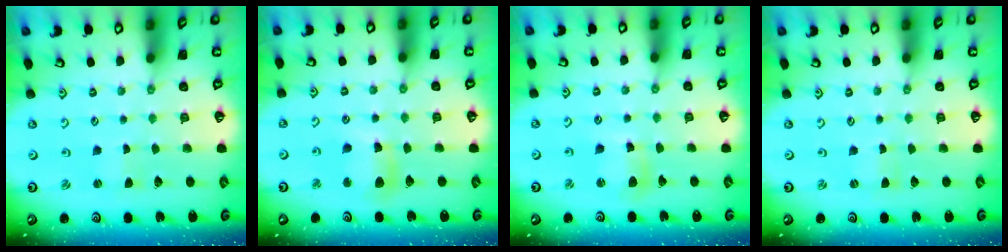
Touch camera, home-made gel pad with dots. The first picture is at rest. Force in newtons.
{"total": 10.3, "press": 10.2, "slide": 1.3}
{"total": 8.2, "press": 8.1, "slide": 1.3}
{"total": 0.0}